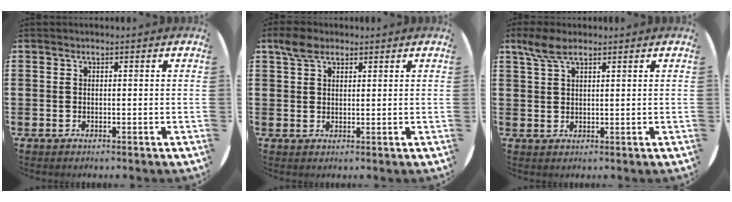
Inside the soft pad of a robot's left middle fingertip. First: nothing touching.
{"total": 3.0, "force": [2.2, 1.6, 1.3], "torque": [-0.021, 0.004, 0.040]}
{"total": 3.9, "force": [2.7, 1.3, 2.4], "torque": [-0.045, 0.002, 0.048]}